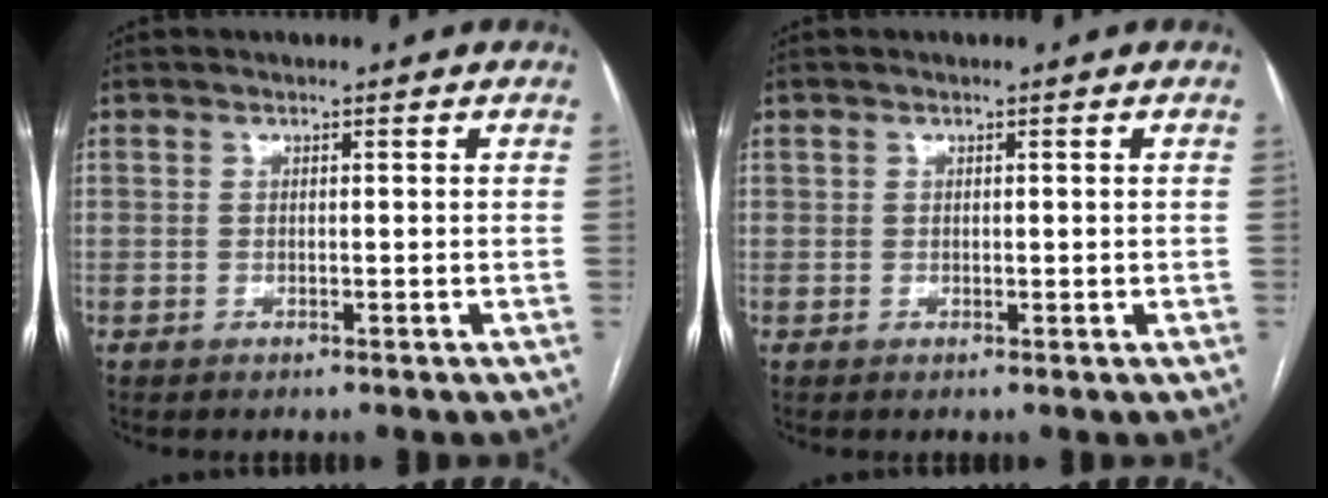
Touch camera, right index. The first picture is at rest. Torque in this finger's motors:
{"motor_torque": [-0.10, 0.00, 0.08, 0.01]}